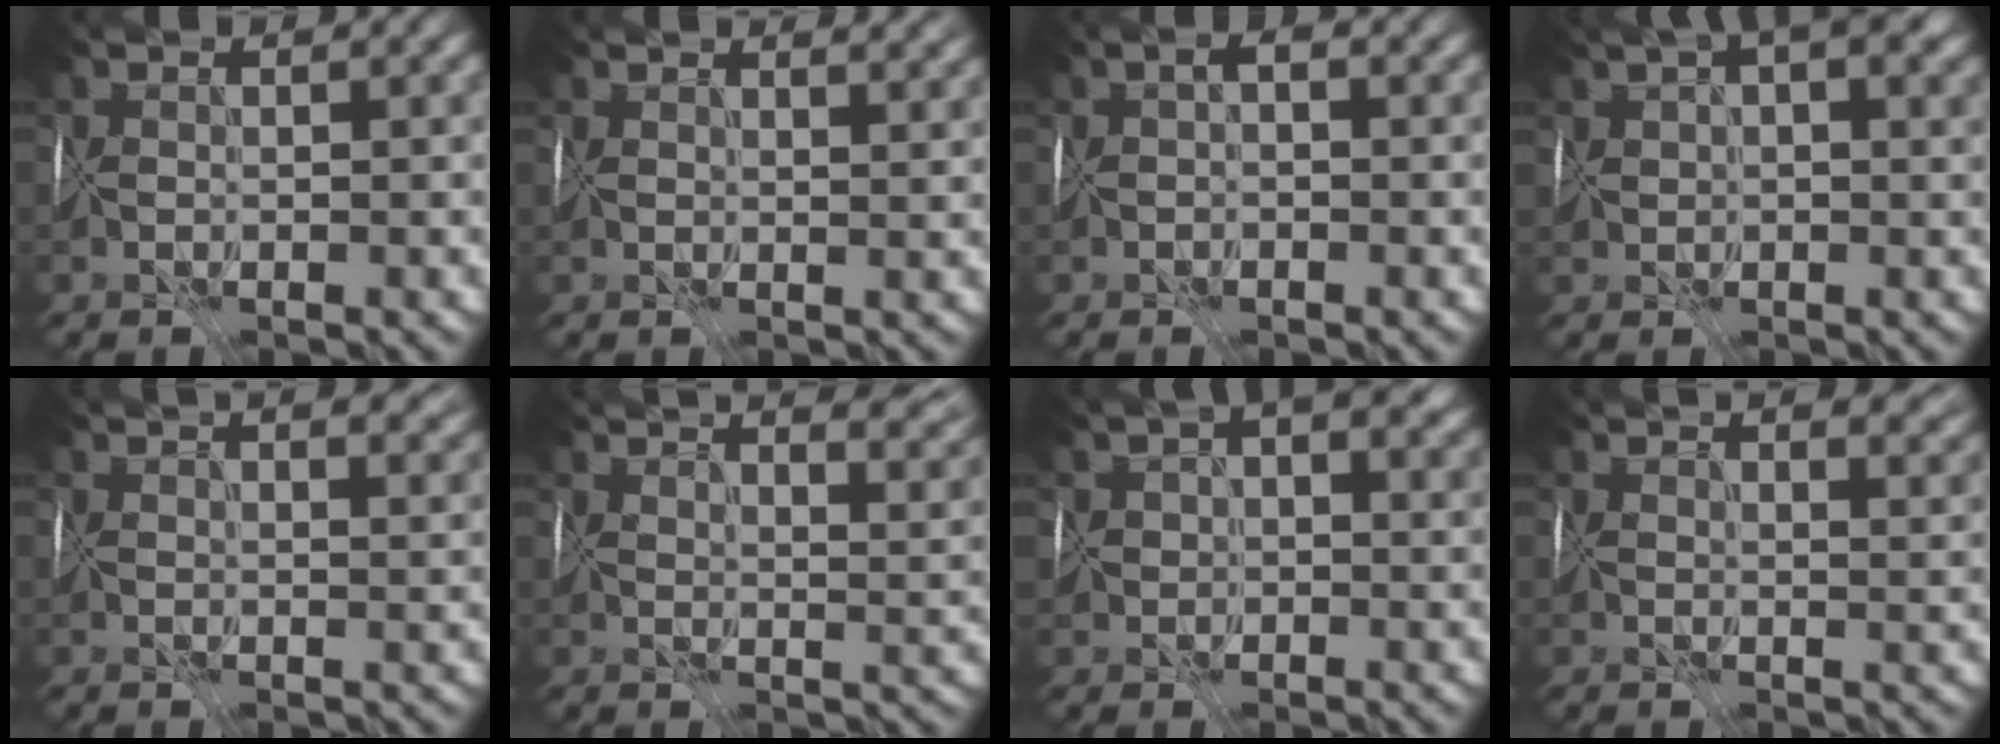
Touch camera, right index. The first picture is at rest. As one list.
[{"total": 5.1, "force": [3.3, 2.2, 3.1], "torque": [-0.044, 0.017, 0.055]}, {"total": 0.5, "force": [-0.1, 0.0, 0.5], "torque": [-0.009, 0.007, -0.004]}, {"total": 8.9, "force": [3.6, 4.8, 6.7], "torque": [-0.111, 0.022, 0.064]}, {"total": 9.0, "force": [6.1, 3.4, 5.7], "torque": [-0.095, 0.053, 0.084]}, {"total": 11.9, "force": [9.2, 3.6, 6.7], "torque": [-0.091, 0.054, 0.116]}, {"total": 8.1, "force": [2.7, 5.7, 5.1], "torque": [-0.073, 0.013, 0.033]}, {"total": 9.6, "force": [6.8, 3.6, 5.8], "torque": [-0.091, 0.055, 0.091]}]